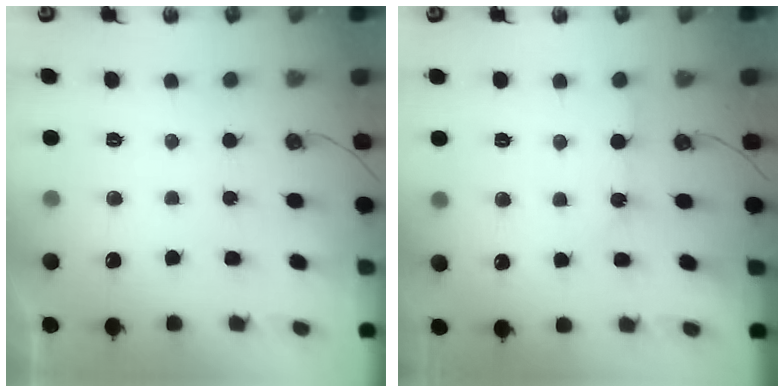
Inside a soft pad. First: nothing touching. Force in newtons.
{"total": 3.4, "press": 3.4, "slide": 0.2}